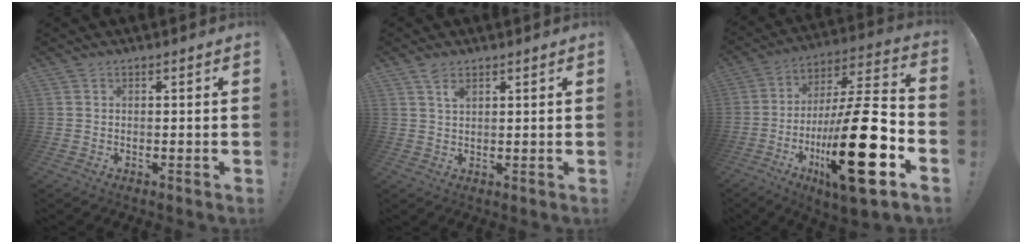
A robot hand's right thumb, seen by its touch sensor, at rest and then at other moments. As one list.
[{"total": 3.5, "force": [2.1, 1.5, 2.3], "torque": [-0.039, -0.006, 0.037]}, {"total": 28.6, "force": [-9.4, 7.5, 25.9], "torque": [-0.454, 0.044, -0.153]}]